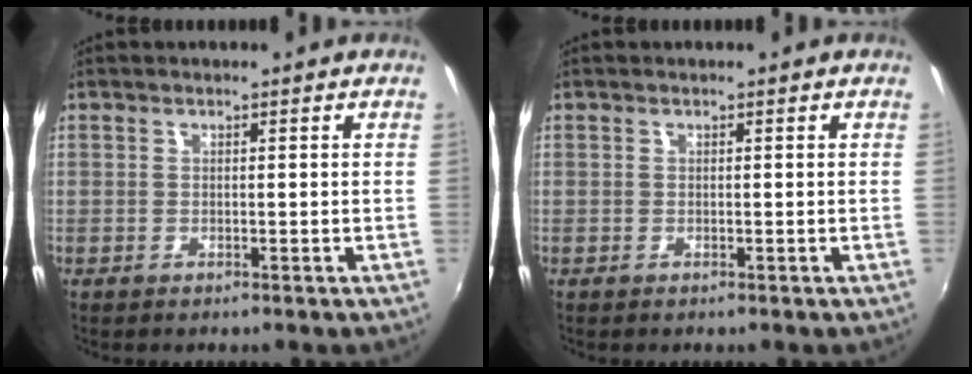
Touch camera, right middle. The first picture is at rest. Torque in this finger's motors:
{"motor_torque": [-0.12, 0.06, 0.00, -0.01]}